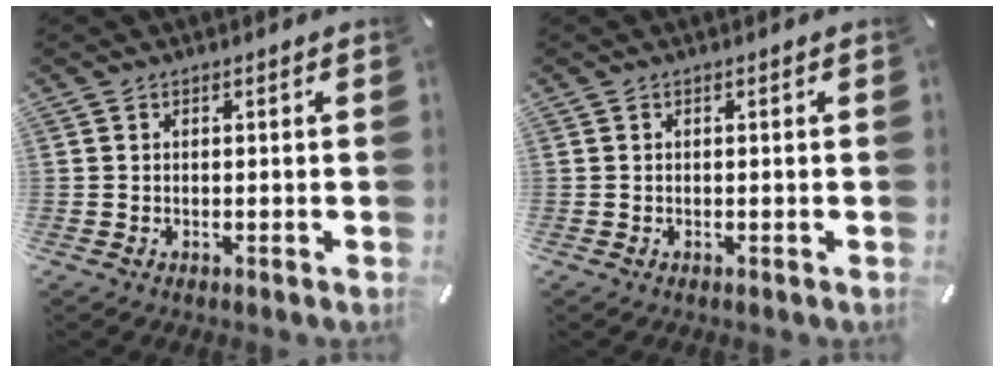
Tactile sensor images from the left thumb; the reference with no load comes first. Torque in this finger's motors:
{"motor_torque": [0.00, 0.00, -0.01, 0.00, 0.01]}